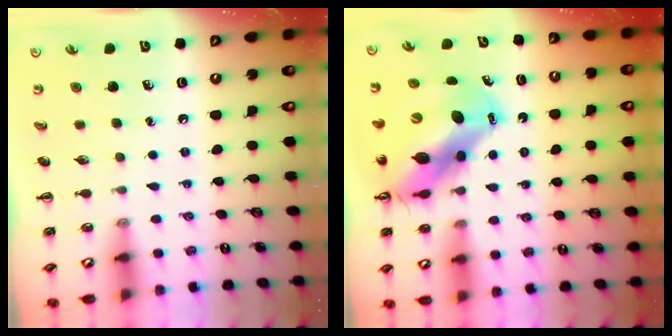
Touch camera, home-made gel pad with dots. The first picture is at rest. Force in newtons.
{"total": 14.9, "press": 14.2, "slide": 4.6}